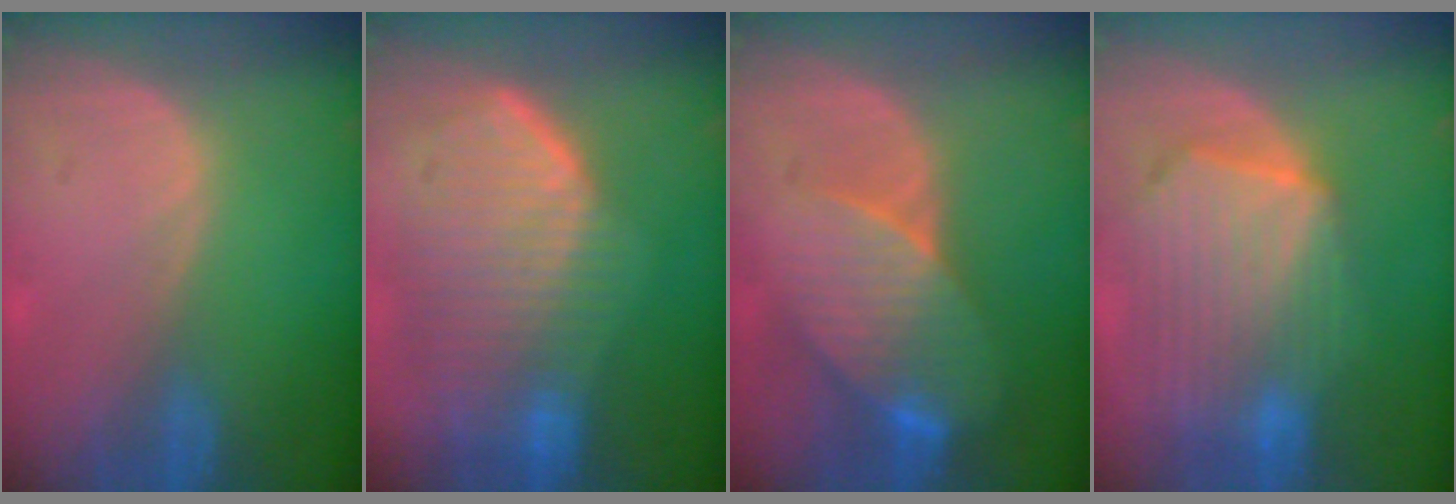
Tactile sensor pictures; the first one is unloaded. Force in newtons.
{"total": 10.6, "press": 9.2, "slide": 5.2}
{"total": 8.2, "press": 7.6, "slide": 3.1}
{"total": 10.7, "press": 9.4, "slide": 5.2}